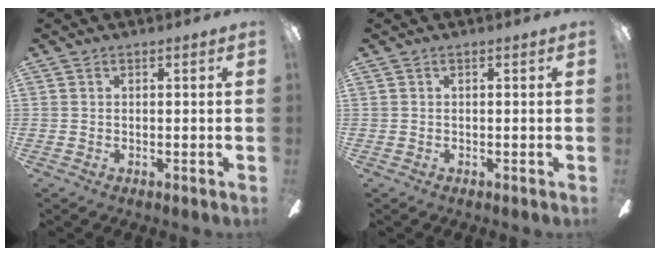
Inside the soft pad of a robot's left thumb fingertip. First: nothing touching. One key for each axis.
{"total": 0.0}